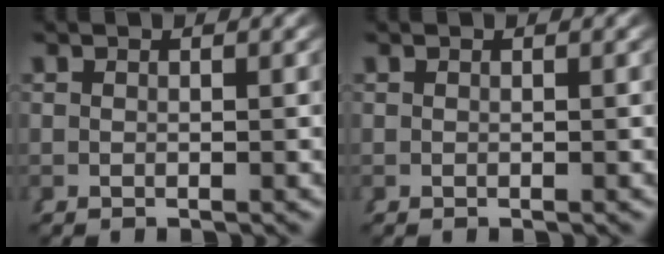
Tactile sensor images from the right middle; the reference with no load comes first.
{"total": 0.0}